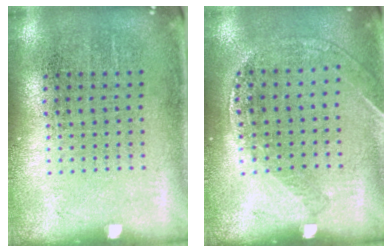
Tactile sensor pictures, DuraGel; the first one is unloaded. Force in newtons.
{"total": 1.2, "press": 1.2, "slide": 0.2}